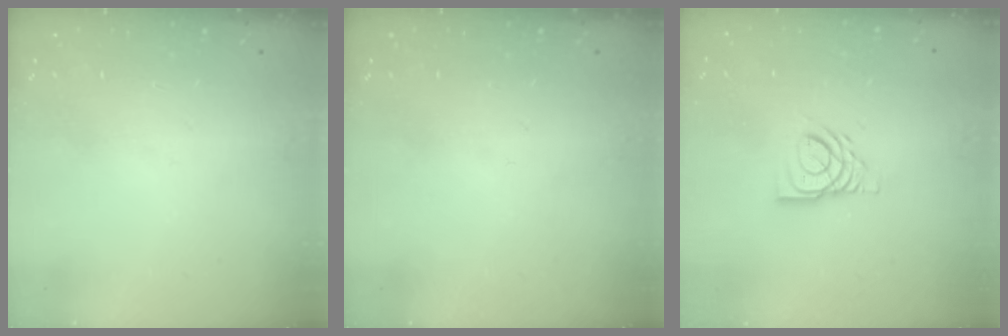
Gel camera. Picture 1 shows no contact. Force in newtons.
{"total": 0.0}
{"total": 9.8, "press": 9.7, "slide": 1.2}